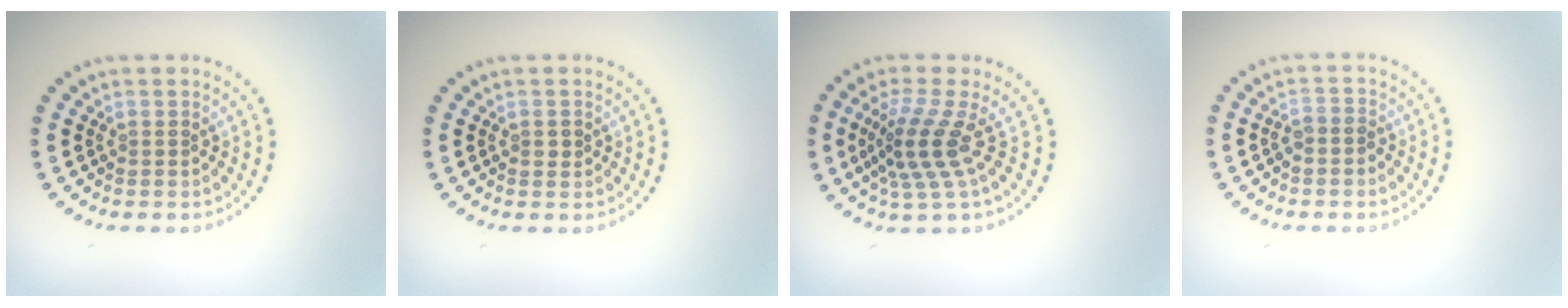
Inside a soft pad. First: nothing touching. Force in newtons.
{"total": 0.8, "press": 0.8, "slide": 0.1}
{"total": 4.0, "press": 2.8, "slide": 2.9}
{"total": 1.5, "press": 1.3, "slide": 0.8}